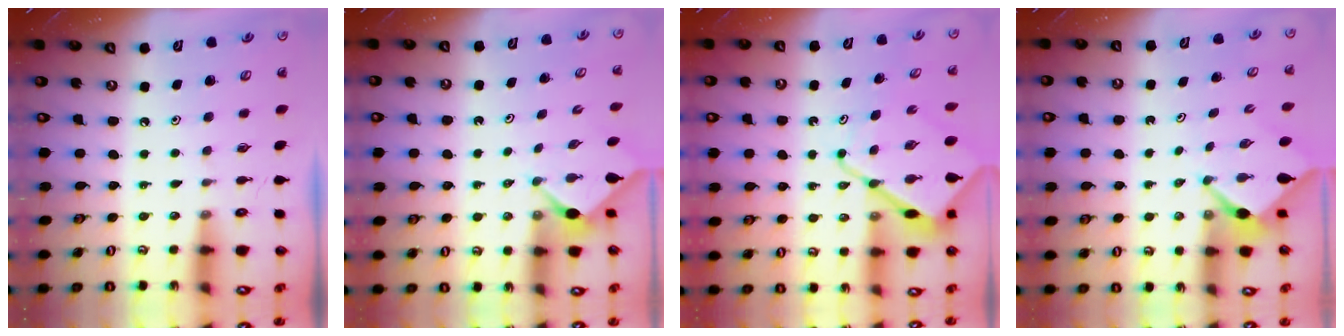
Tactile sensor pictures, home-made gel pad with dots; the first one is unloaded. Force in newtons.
{"total": 3.0, "press": 3.0, "slide": 0.3}
{"total": 12.2, "press": 12.1, "slide": 1.4}
{"total": 2.7, "press": 2.7, "slide": 0.3}